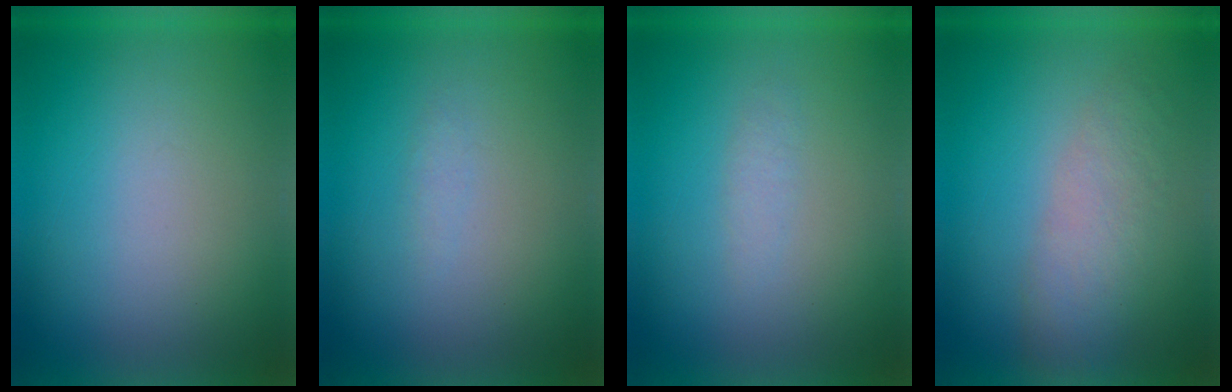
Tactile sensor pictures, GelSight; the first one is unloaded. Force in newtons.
{"total": 1.0}
{"total": 1.4}
{"total": 2.9}